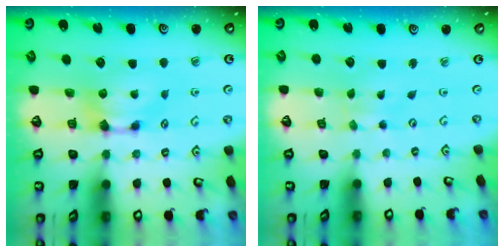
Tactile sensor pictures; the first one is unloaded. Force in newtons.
{"total": 4.3, "press": 4.3, "slide": 0.2}